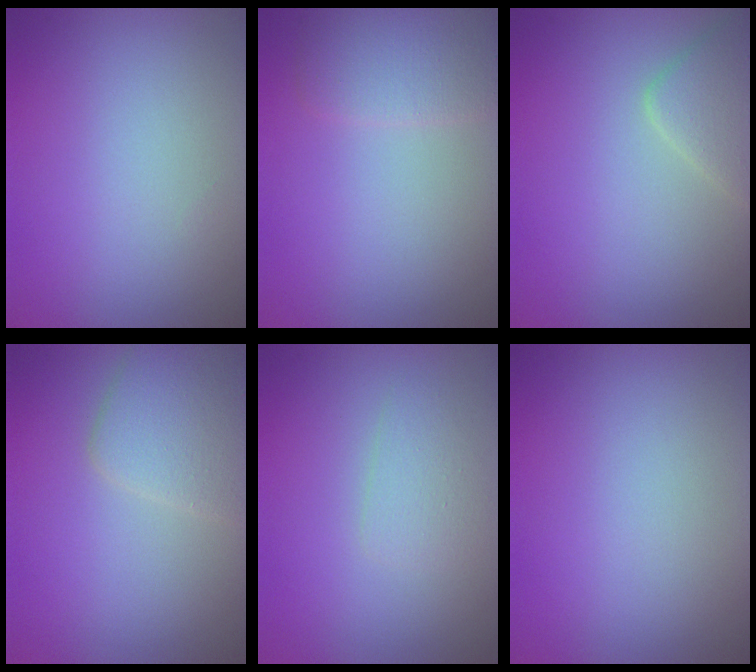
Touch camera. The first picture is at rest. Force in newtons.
{"total": 3.0, "press": 3.0, "slide": 0.1}
{"total": 2.6, "press": 2.6, "slide": 0.1}
{"total": 3.7, "press": 3.7, "slide": 0.2}
{"total": 1.6, "press": 1.6, "slide": 0.0}
{"total": 0.0}